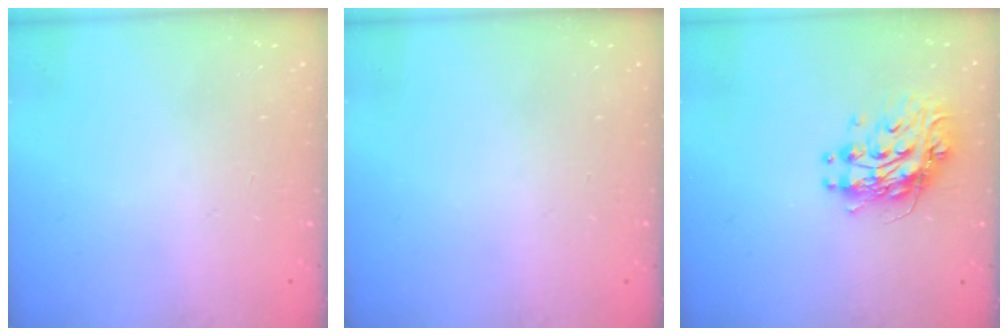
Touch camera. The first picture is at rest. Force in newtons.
{"total": 0.0}
{"total": 10.7, "press": 10.7, "slide": 0.9}